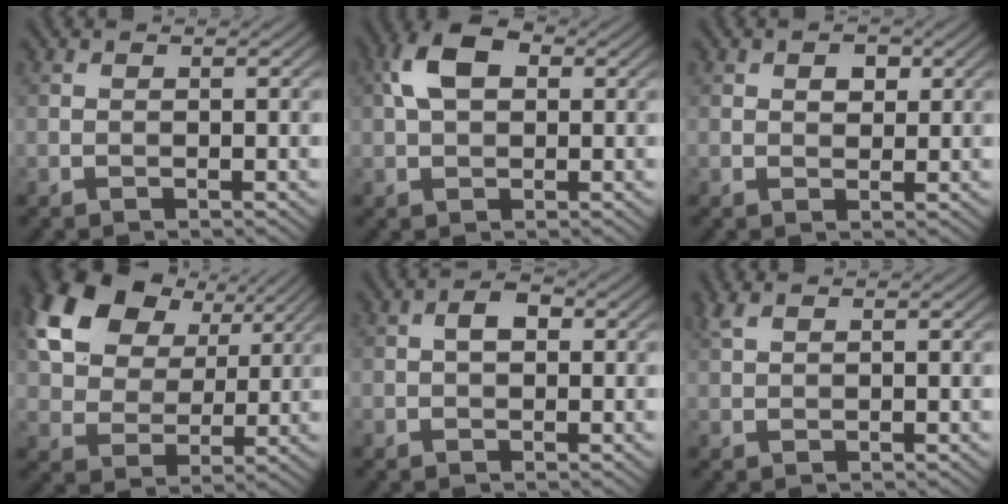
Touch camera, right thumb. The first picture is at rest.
{"total": 6.3, "force": [1.6, 3.9, 4.7], "torque": [-0.098, 0.014, 0.019]}
{"total": 2.3, "force": [0.8, 1.6, 1.5], "torque": [-0.023, 0.000, 0.013]}
{"total": 16.2, "force": [7.8, 10.5, 9.4], "torque": [-0.218, 0.035, 0.136]}
{"total": 2.4, "force": [0.3, 1.5, 1.9], "torque": [-0.032, 0.005, 0.000]}
{"total": 1.9, "force": [1.3, 0.6, 1.3], "torque": [-0.038, 0.010, 0.032]}